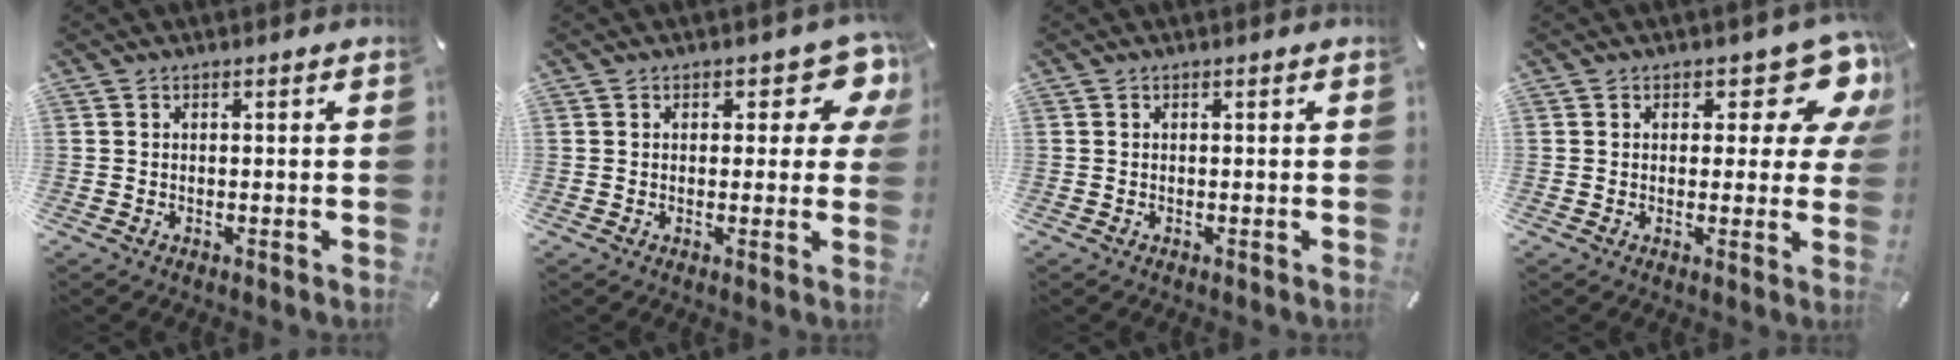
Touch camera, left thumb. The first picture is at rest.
{"total": 8.3, "force": [3.5, 4.2, 6.3], "torque": [-0.061, -0.016, 0.053]}
{"total": 0.0}
{"total": 11.7, "force": [6.0, 5.4, 8.4], "torque": [-0.096, -0.041, 0.102]}